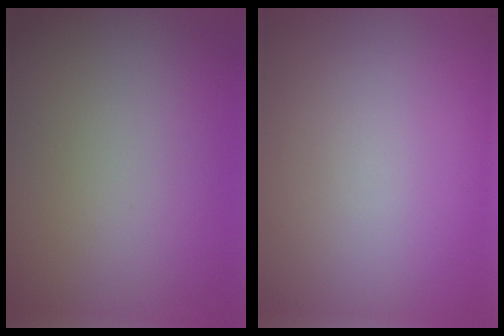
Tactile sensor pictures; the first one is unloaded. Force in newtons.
{"total": 0.0}